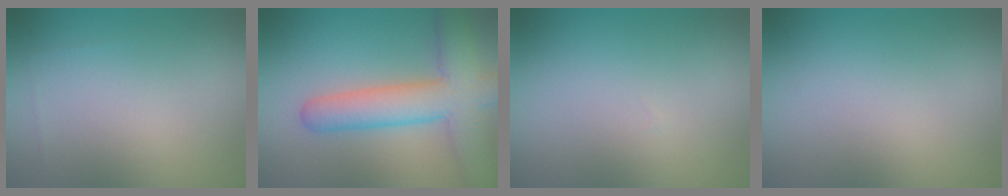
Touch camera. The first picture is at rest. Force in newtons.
{"total": 7.1, "press": 7.1, "slide": 0.2}
{"total": 0.0}
{"total": 0.0}